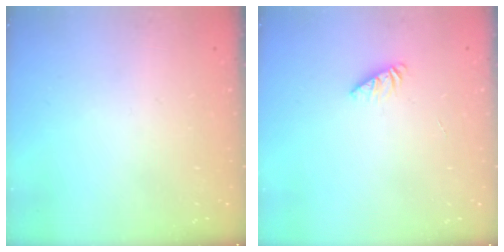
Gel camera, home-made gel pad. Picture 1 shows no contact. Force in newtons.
{"total": 1.8, "press": 1.8, "slide": 0.2}